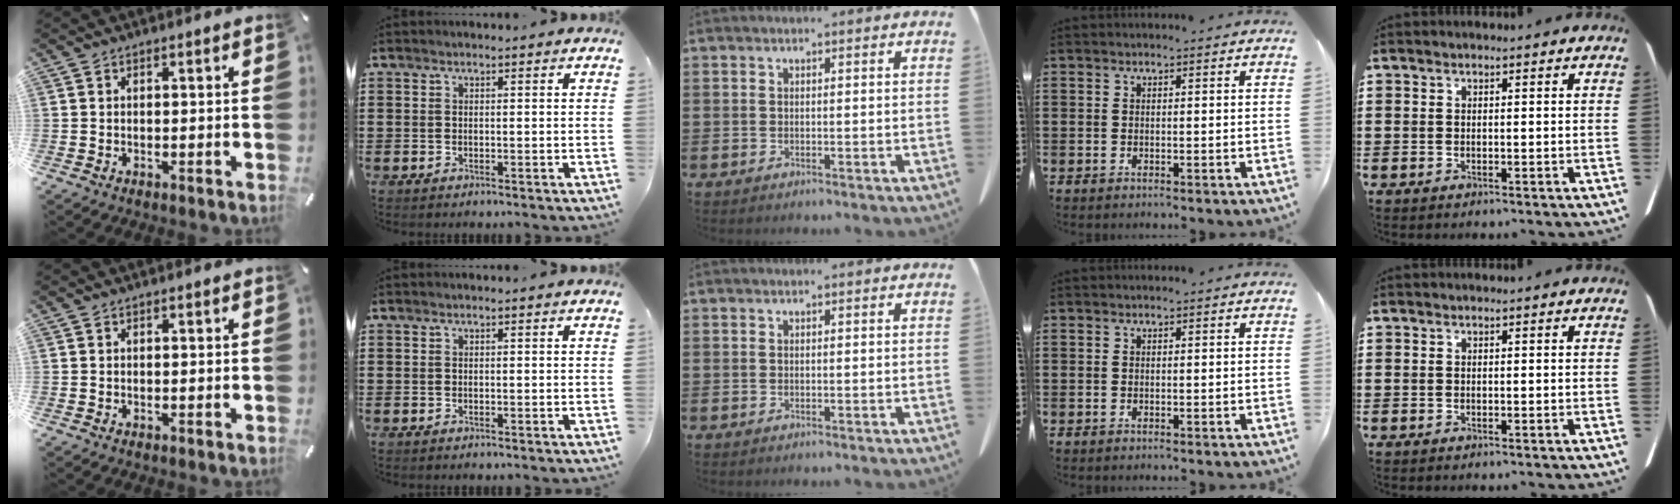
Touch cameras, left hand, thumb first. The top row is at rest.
{}